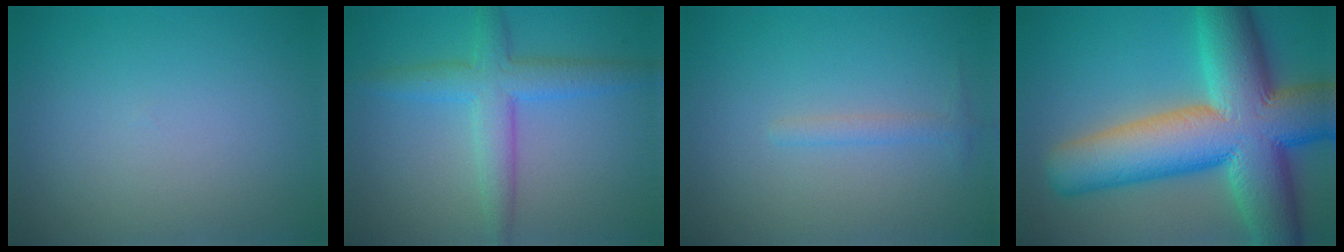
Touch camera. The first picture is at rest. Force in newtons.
{"total": 3.3, "press": 3.3, "slide": 0.2}
{"total": 1.1, "press": 1.1, "slide": 0.0}
{"total": 15.9, "press": 15.9, "slide": 0.7}